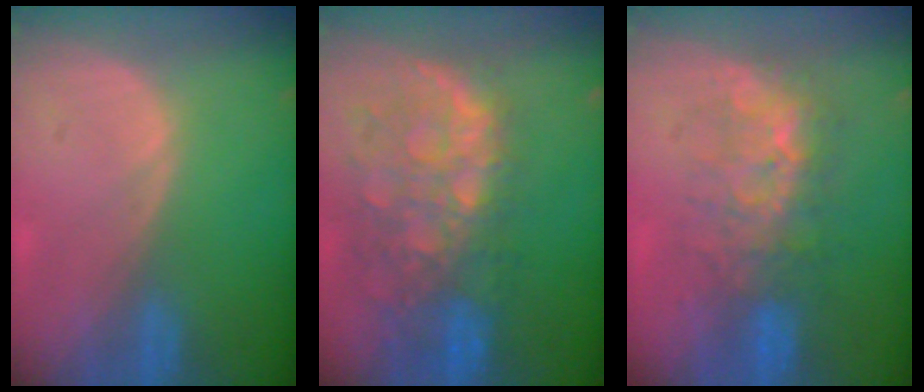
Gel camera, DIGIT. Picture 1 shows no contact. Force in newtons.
{"total": 11.1, "press": 9.6, "slide": 5.6}
{"total": 7.9, "press": 7.6, "slide": 2.3}